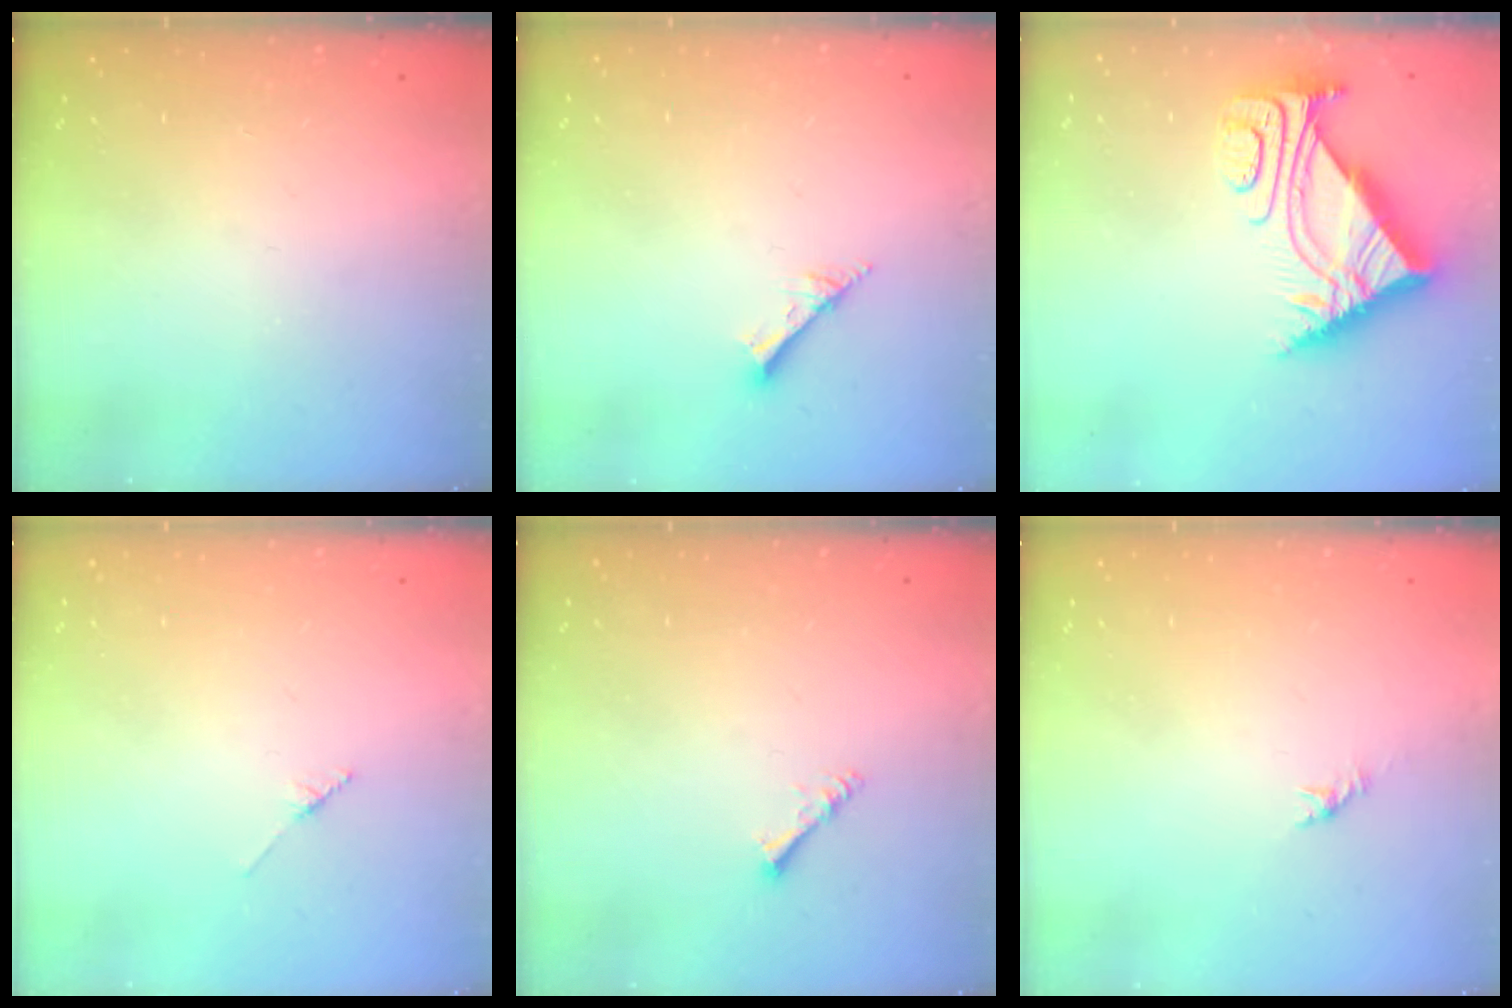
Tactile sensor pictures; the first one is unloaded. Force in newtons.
{"total": 2.0, "press": 2.0, "slide": 0.1}
{"total": 10.8, "press": 10.7, "slide": 0.9}
{"total": 1.7, "press": 1.6, "slide": 0.2}
{"total": 1.4, "press": 1.3, "slide": 0.3}
{"total": 0.0}